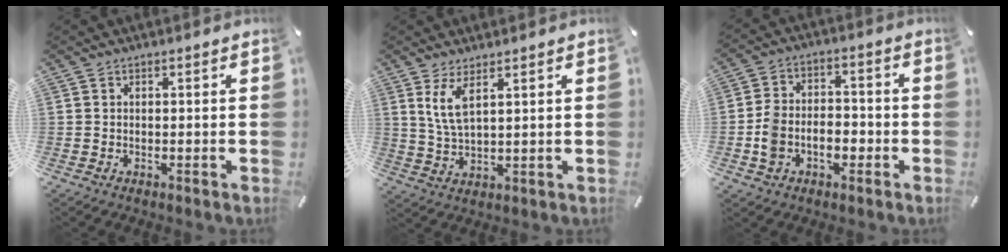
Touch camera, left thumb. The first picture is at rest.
{"total": 6.2, "force": [3.6, 2.0, 4.7], "torque": [-0.108, -0.005, 0.063]}
{"total": 7.8, "force": [-2.8, 6.0, 4.2], "torque": [-0.084, 0.020, -0.047]}